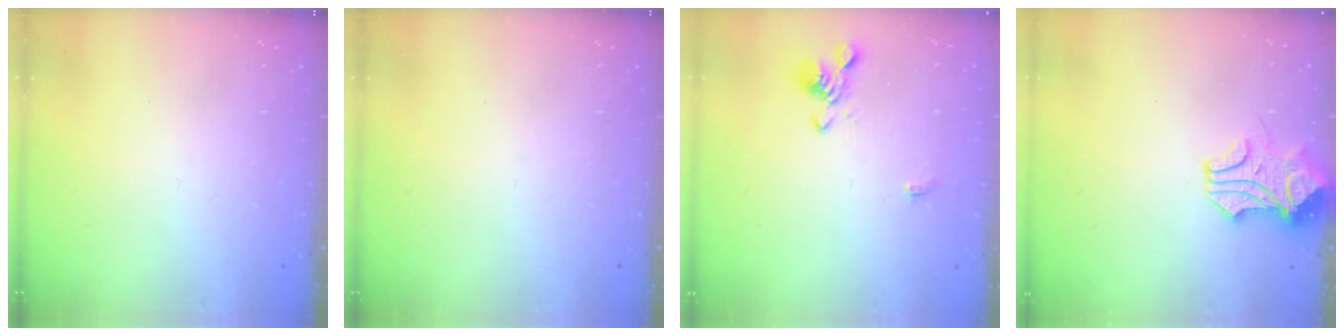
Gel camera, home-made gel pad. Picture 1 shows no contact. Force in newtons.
{"total": 0.0}
{"total": 1.5, "press": 1.2, "slide": 0.9}
{"total": 1.4, "press": 1.3, "slide": 0.5}